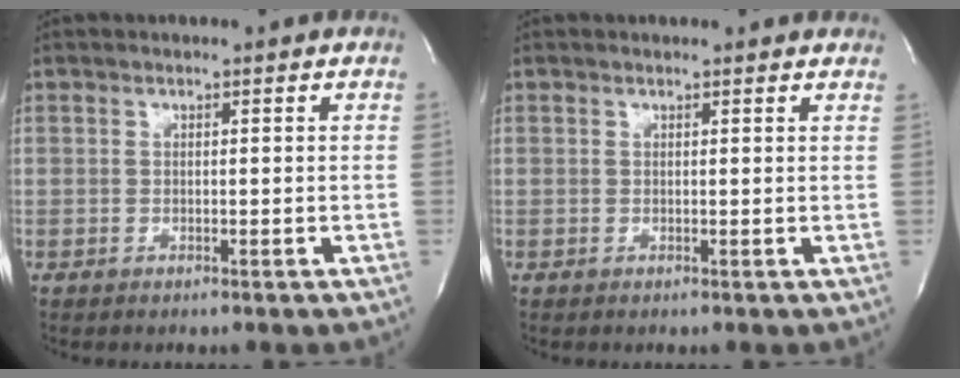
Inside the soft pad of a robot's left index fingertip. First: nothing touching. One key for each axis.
{"total": 3.4, "fx": 3.2, "fy": 0.9, "fz": 0.8, "tx": -0.013, "ty": 0.008, "tz": 0.021}